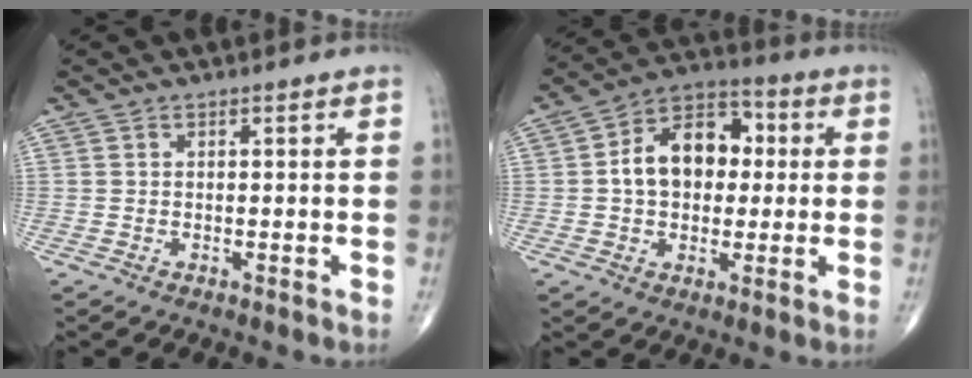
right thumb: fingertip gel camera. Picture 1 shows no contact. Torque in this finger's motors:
{"motor_torque": [0.54, 2.38, 0.46, 0.30, 0.08]}